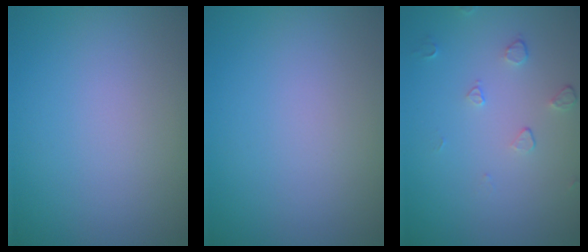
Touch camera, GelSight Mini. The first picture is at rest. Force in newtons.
{"total": 0.0}
{"total": 1.1, "press": 0.7, "slide": 0.9}